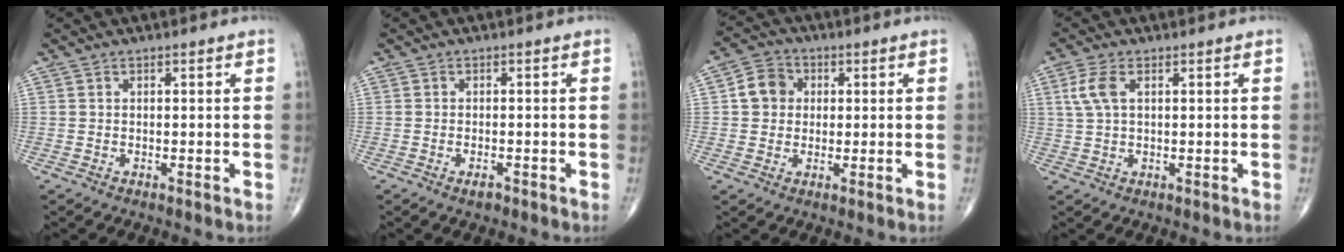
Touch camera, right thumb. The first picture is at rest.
{"total": 1.5, "force": [-0.9, 0.6, 1.0], "torque": [-0.020, 0.002, -0.015]}
{"total": 6.1, "force": [0.9, 5.4, 2.7], "torque": [-0.032, 0.009, 0.005]}
{"total": 4.6, "force": [1.4, 2.2, 3.8], "torque": [-0.097, 0.010, 0.030]}